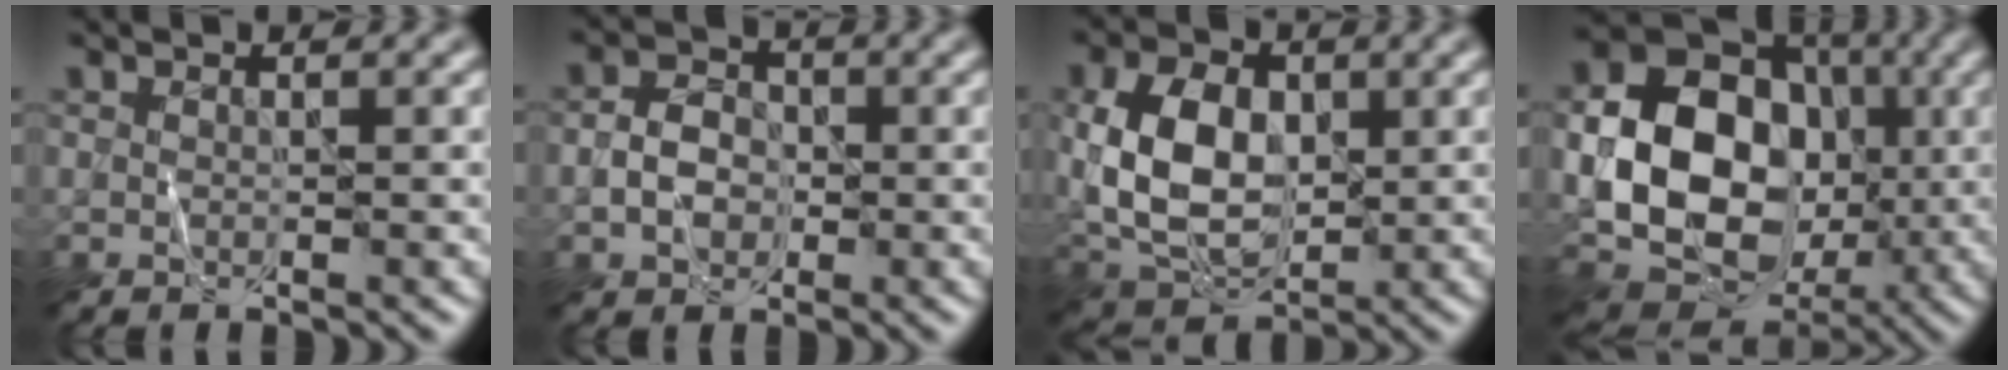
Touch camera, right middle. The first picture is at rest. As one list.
[{"total": 3.3, "force": [-0.7, 2.6, 1.9], "torque": [-0.035, 0.005, -0.017]}, {"total": 8.8, "force": [0.6, 6.0, 6.5], "torque": [-0.145, 0.002, 0.007]}, {"total": 14.7, "force": [-0.9, 11.1, 9.5], "torque": [-0.142, 0.001, -0.016]}]